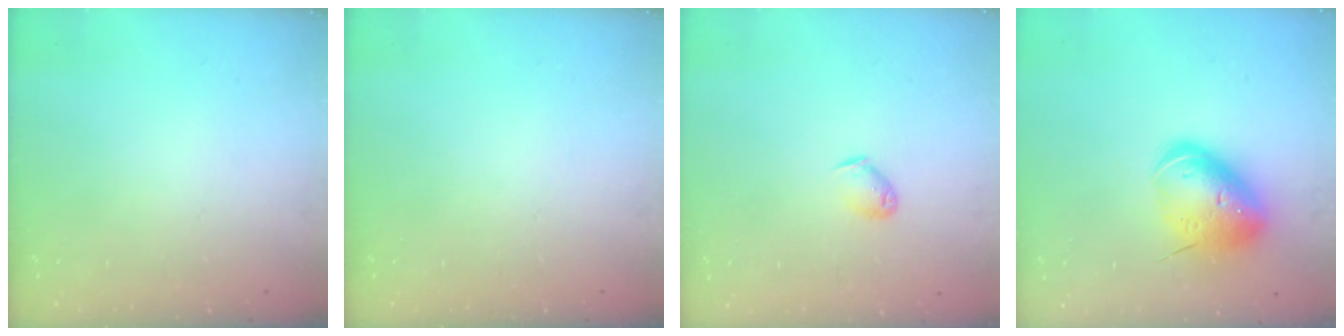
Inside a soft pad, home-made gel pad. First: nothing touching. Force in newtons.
{"total": 0.0}
{"total": 3.7, "press": 3.7, "slide": 0.6}
{"total": 16.4, "press": 16.2, "slide": 2.8}